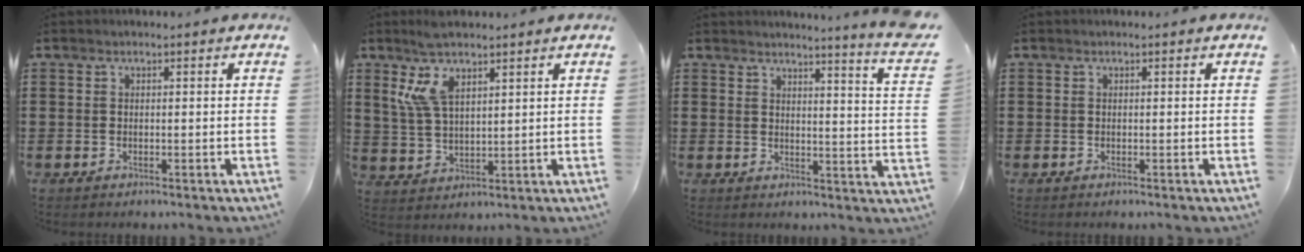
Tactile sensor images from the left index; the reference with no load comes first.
{"total": 7.2, "force": [4.0, 2.2, 5.5], "torque": [-0.130, -0.005, 0.068]}
{"total": 4.1, "force": [3.6, -1.2, 1.6], "torque": [-0.032, -0.040, 0.052]}
{"total": 0.0}